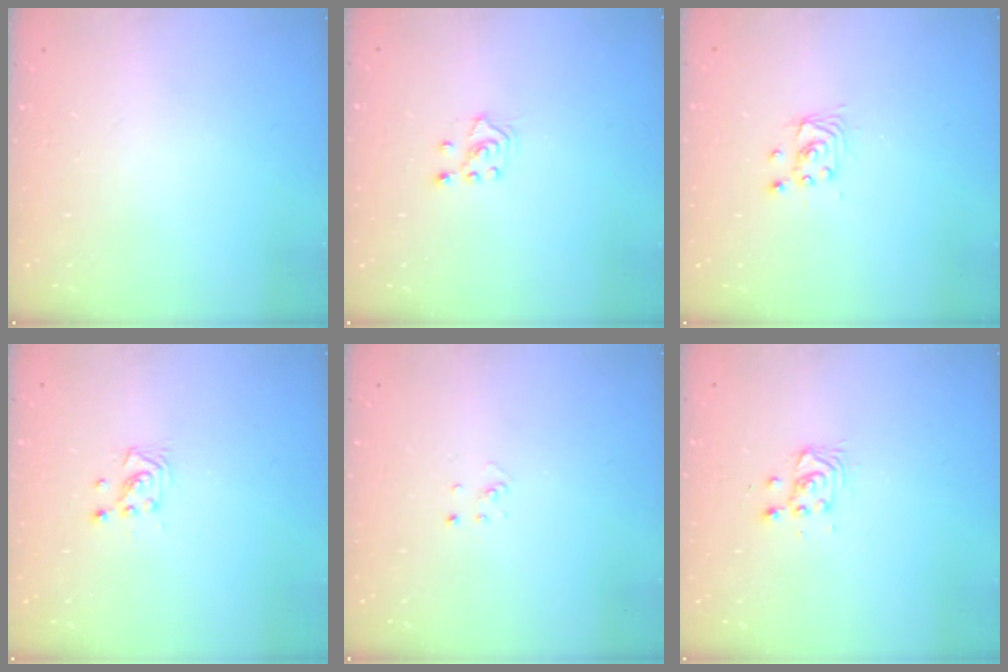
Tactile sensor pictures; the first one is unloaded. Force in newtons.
{"total": 3.0, "press": 2.9, "slide": 0.7}
{"total": 2.8, "press": 2.8, "slide": 0.1}
{"total": 3.0, "press": 2.9, "slide": 0.5}
{"total": 2.1, "press": 2.1, "slide": 0.1}
{"total": 3.1, "press": 3.1, "slide": 0.3}